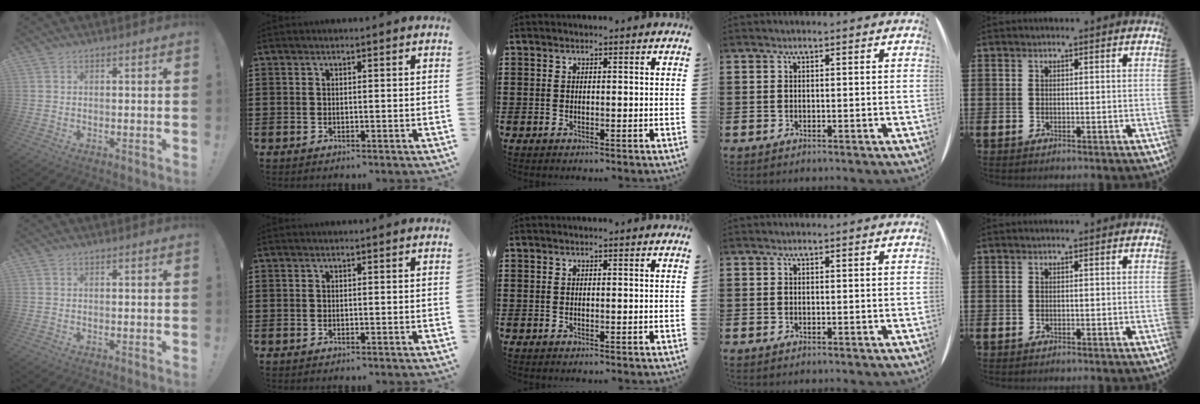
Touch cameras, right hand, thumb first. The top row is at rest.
{}